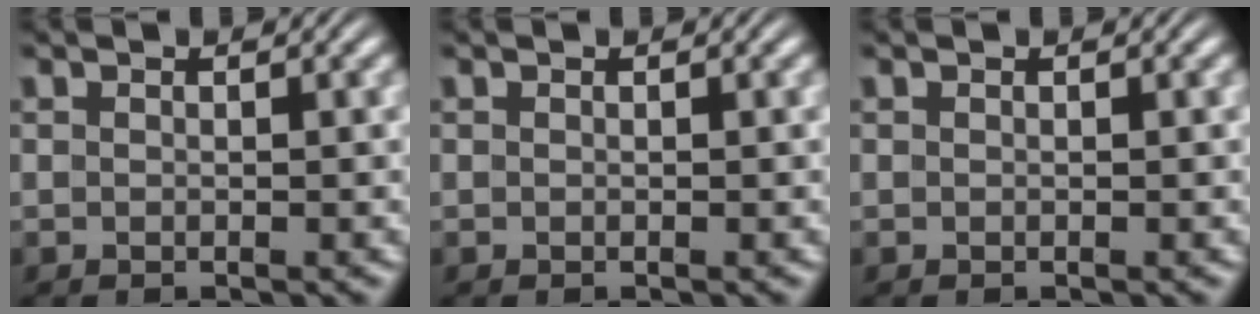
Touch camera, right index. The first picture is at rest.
{"total": 0.0}
{"total": 0.0}